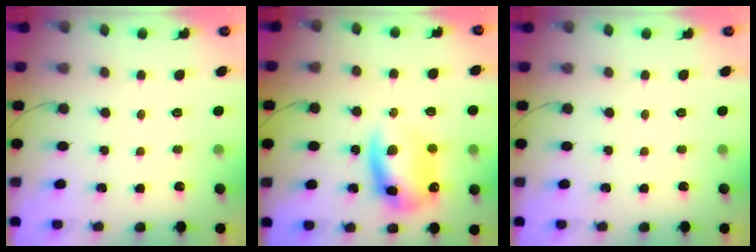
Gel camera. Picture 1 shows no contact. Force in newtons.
{"total": 12.7, "press": 12.4, "slide": 2.8}
{"total": 0.0}